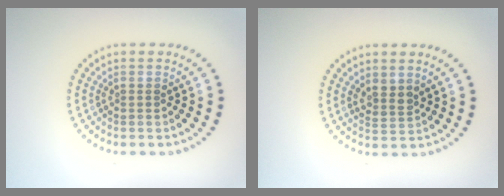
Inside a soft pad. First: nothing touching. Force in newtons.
{"total": 1.5, "press": 1.2, "slide": 0.9}